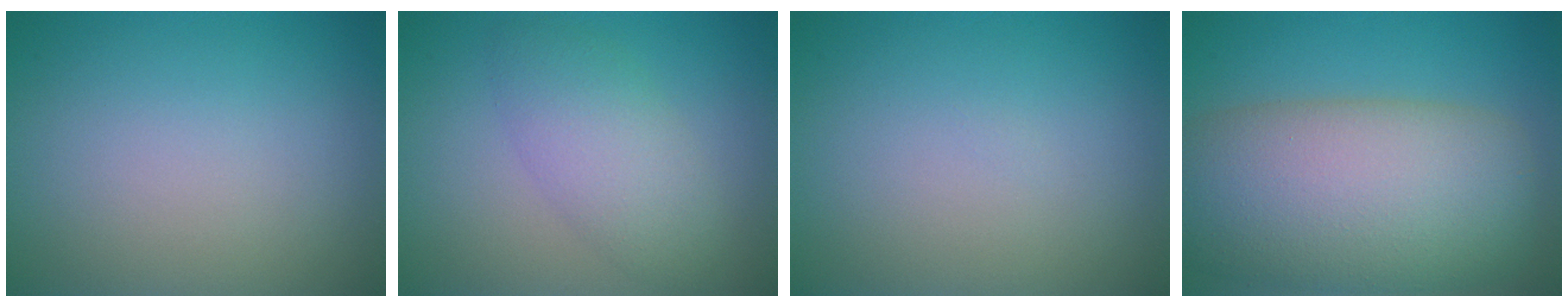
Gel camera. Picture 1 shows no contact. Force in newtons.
{"total": 4.1, "press": 4.1, "slide": 0.3}
{"total": 0.0}
{"total": 12.4, "press": 12.4, "slide": 0.7}